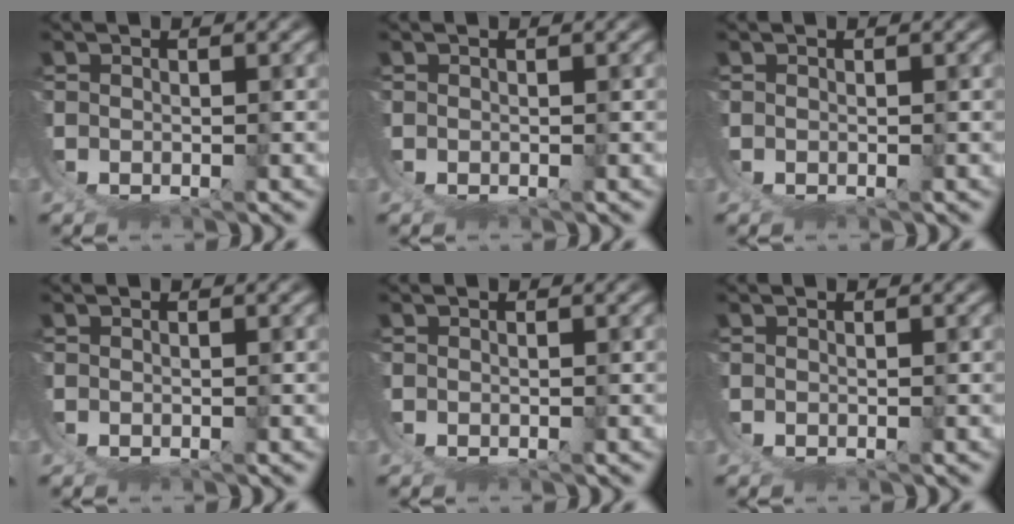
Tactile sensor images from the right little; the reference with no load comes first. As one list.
[{"total": 0.0}, {"total": 0.0}, {"total": 0.0}, {"total": 0.0}, {"total": 0.0}]